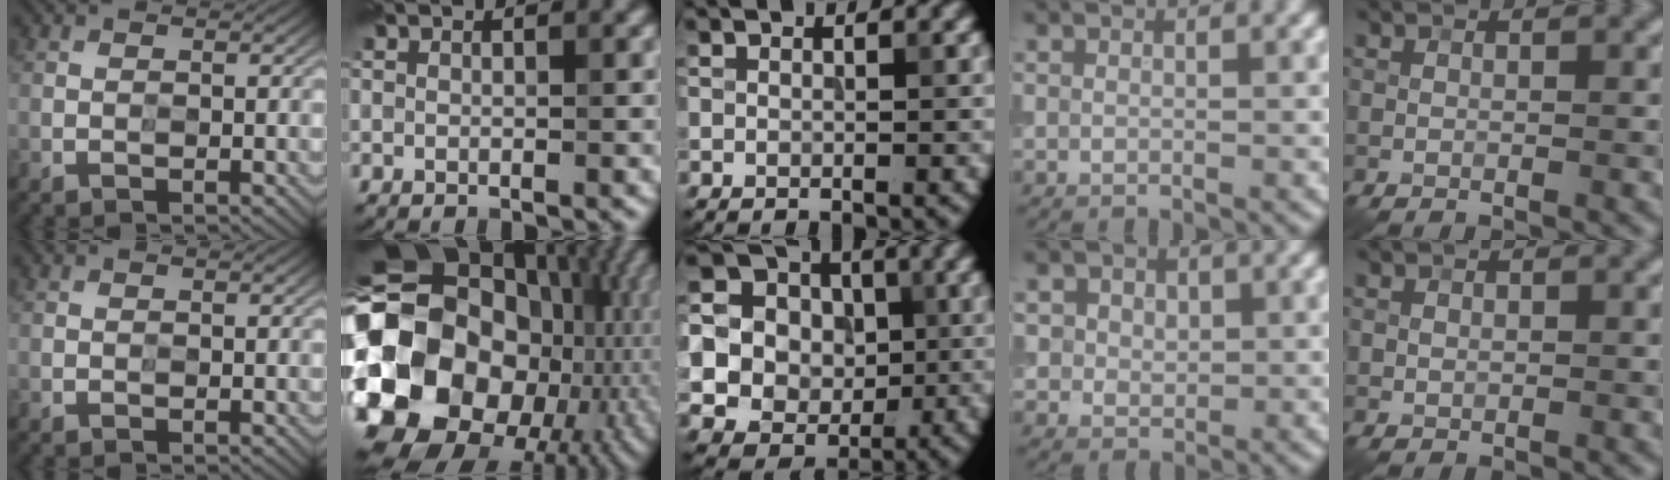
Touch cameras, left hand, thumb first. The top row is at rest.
{"index": {"total": 22.2, "force": [-2.1, 18.1, 12.7], "torque": [-0.255, -0.022, -0.043]}, "middle": {"total": 13.7, "force": [0.1, 12.9, 4.6], "torque": [-0.139, 0.026, -0.018]}, "ring": {"total": 4.0, "force": [1.5, 3.2, 1.8], "torque": [-0.034, 0.004, 0.014]}, "little": {"total": 0.8, "force": [0.1, 0.7, 0.3], "torque": [-0.002, -0.002, 0.001]}}